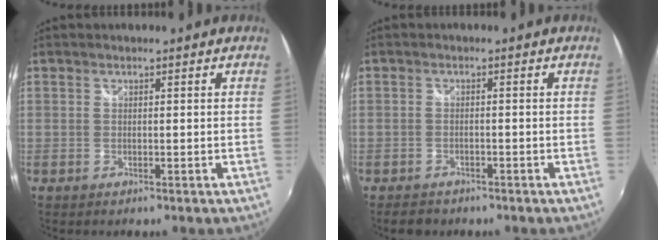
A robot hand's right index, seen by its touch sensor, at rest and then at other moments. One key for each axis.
{"total": 3.8, "fx": -2.9, "fy": 1.9, "fz": 1.5, "tx": -0.039, "ty": -0.009, "tz": -0.044}